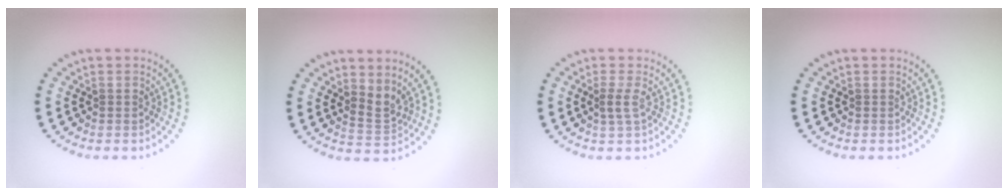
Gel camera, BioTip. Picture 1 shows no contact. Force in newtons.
{"total": 2.2, "press": 1.5, "slide": 1.6}
{"total": 1.2, "press": 0.9, "slide": 0.7}
{"total": 0.0}